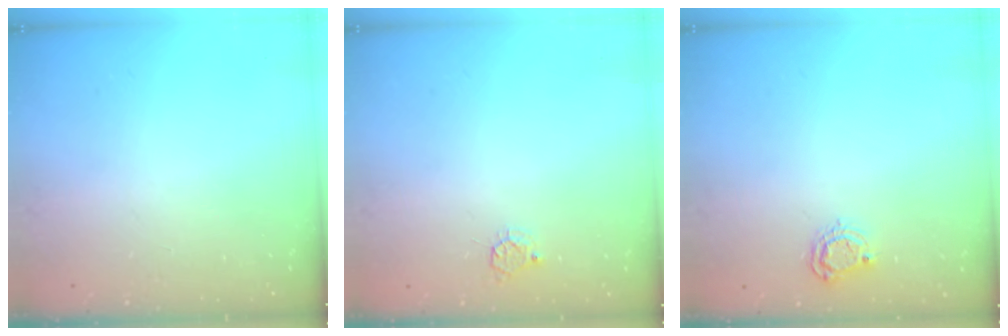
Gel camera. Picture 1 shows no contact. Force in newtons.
{"total": 3.7, "press": 3.7, "slide": 0.4}
{"total": 5.0, "press": 5.0, "slide": 0.6}